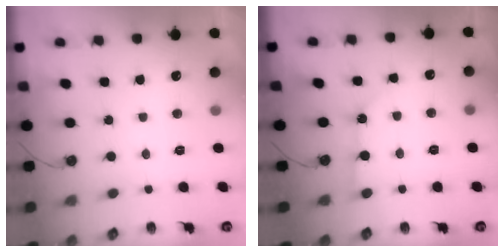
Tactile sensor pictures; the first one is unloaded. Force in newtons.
{"total": 3.0, "press": 3.0, "slide": 0.4}